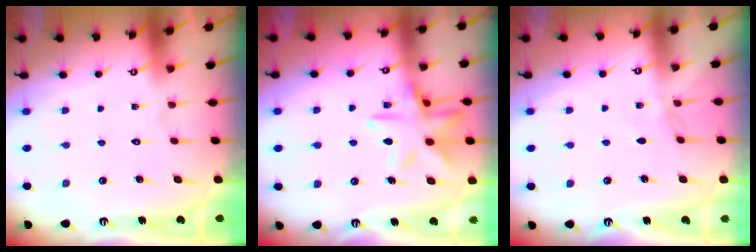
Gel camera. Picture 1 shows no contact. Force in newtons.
{"total": 14.4, "press": 14.4, "slide": 1.1}
{"total": 2.5, "press": 2.5, "slide": 0.4}